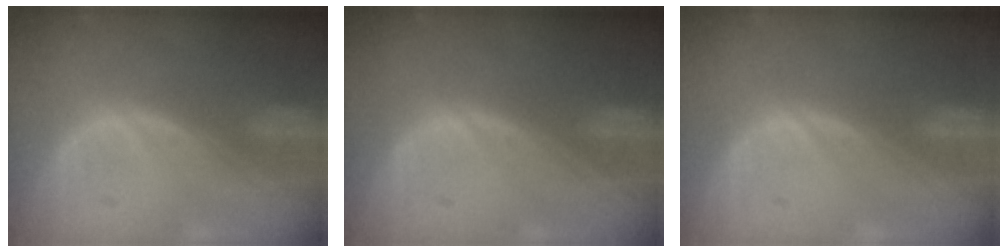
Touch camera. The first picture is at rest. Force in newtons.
{"total": 0.0}
{"total": 0.0}